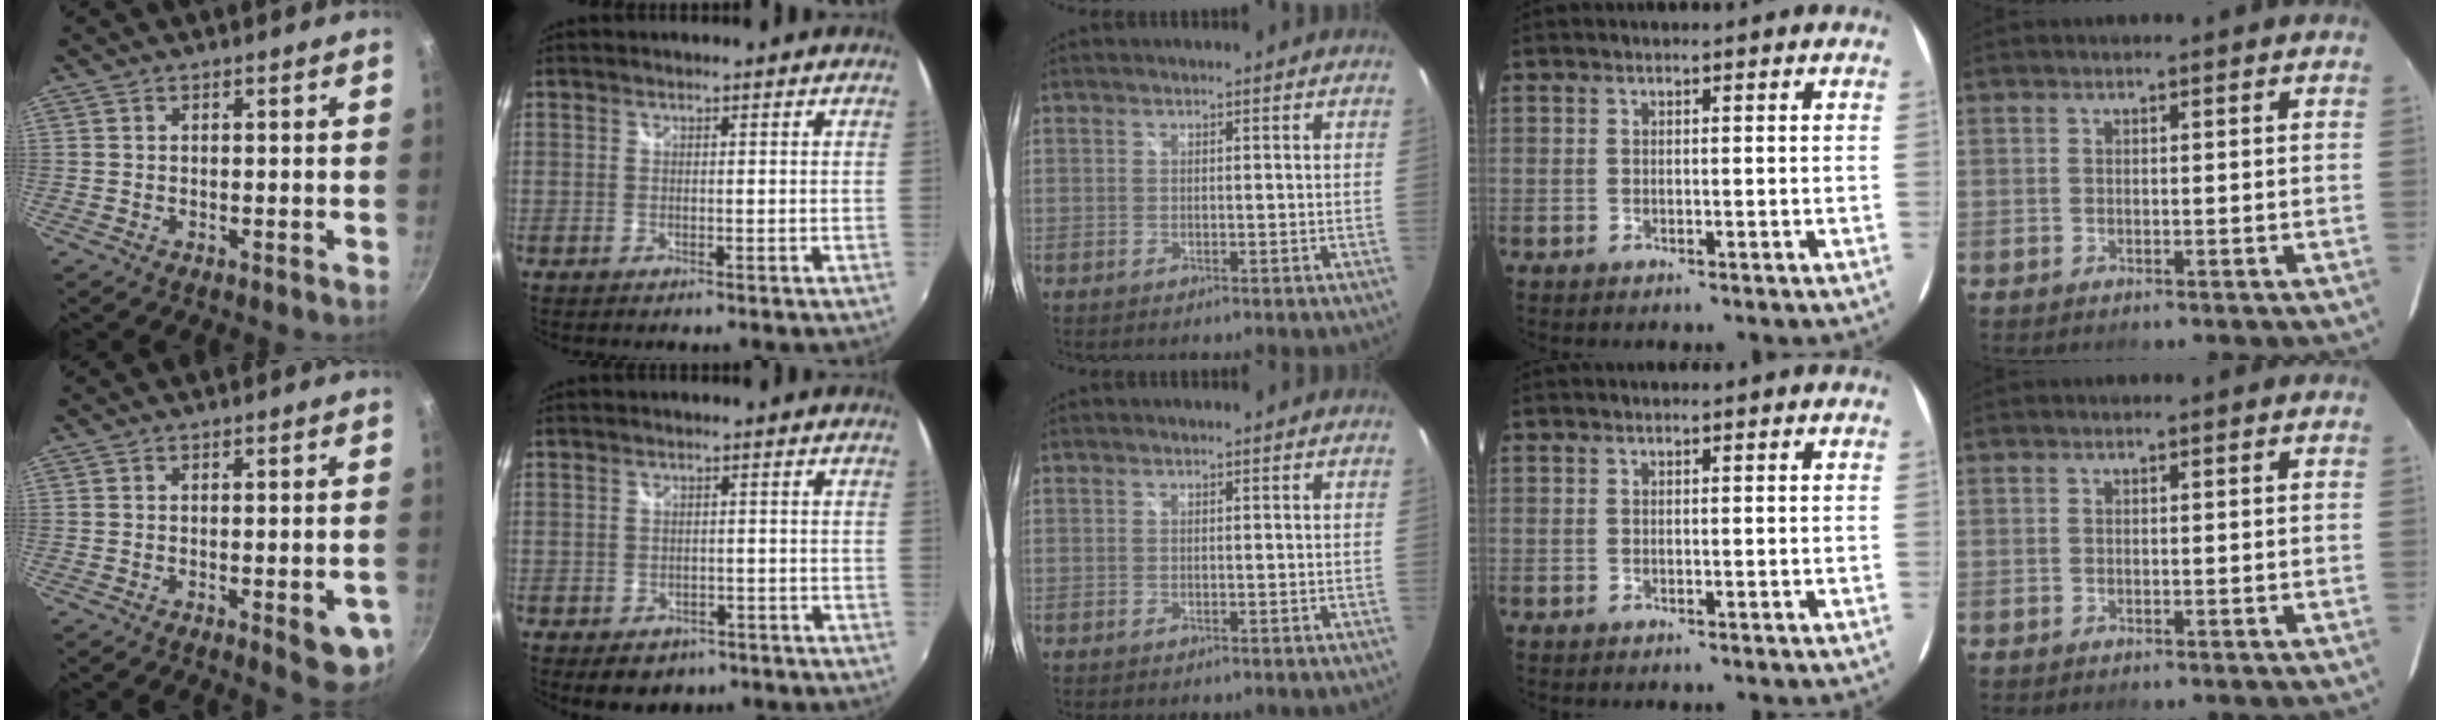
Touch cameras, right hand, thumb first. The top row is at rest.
{"thumb": {"total": 6.7, "force": [-2.3, 2.0, 6.0], "torque": [-0.054, 0.003, -0.025]}, "index": {"total": 5.0, "force": [-2.9, 3.7, 1.8], "torque": [-0.033, -0.003, -0.031]}}